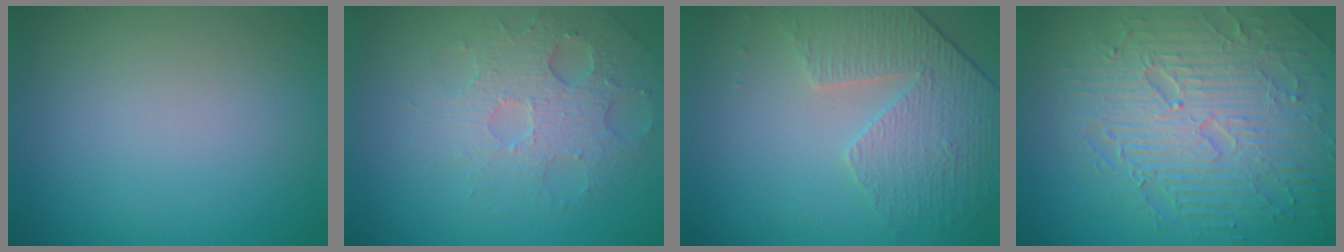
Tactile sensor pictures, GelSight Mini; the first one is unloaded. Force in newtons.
{"total": 3.6, "press": 3.3, "slide": 1.4}
{"total": 4.3, "press": 3.4, "slide": 2.6}
{"total": 9.5, "press": 6.4, "slide": 7.0}